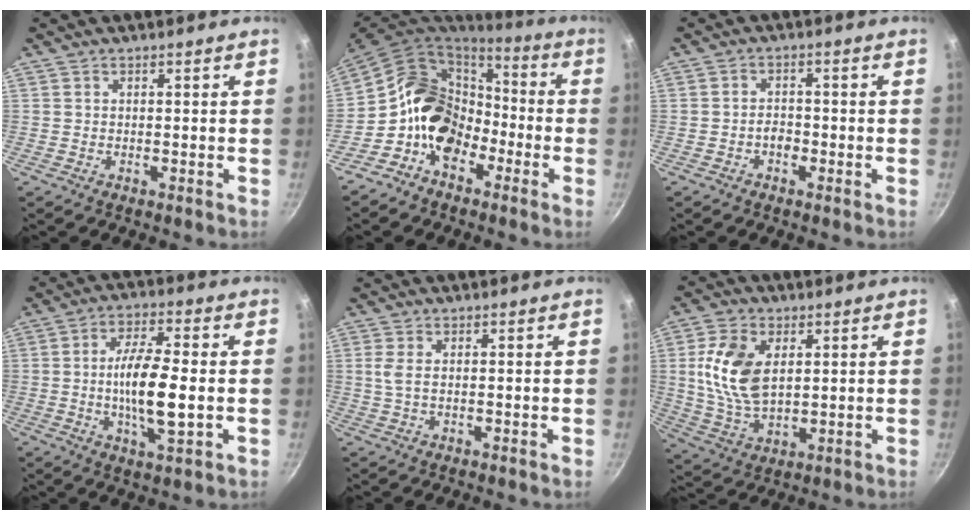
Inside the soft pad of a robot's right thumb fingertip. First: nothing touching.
{"total": 17.0, "force": [-5.7, 13.0, 9.3], "torque": [-0.125, 0.075, -0.116]}
{"total": 2.2, "force": [-1.2, 1.4, 1.2], "torque": [-0.009, 0.017, -0.020]}
{"total": 11.9, "force": [-1.0, 3.6, 11.2], "torque": [-0.211, 0.008, -0.023]}
{"total": 2.1, "force": [0.4, 0.6, 2.0], "torque": [-0.049, 0.000, 0.009]}
{"total": 12.8, "force": [2.8, 7.6, 9.8], "torque": [-0.185, -0.016, 0.060]}